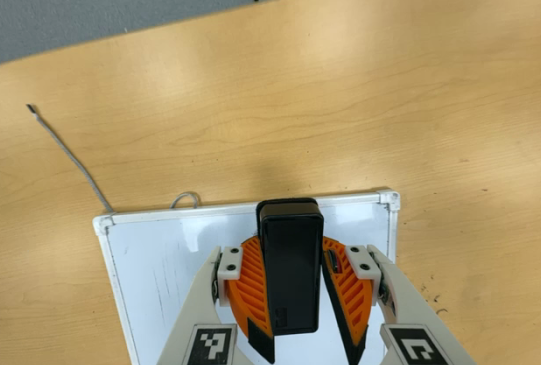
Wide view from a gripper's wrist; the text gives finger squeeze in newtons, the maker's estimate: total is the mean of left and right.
{"total": 8.0, "left": 8.4, "right": 7.7}